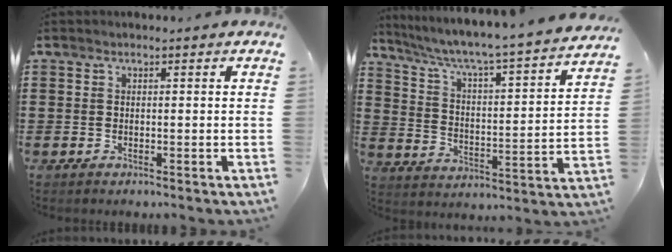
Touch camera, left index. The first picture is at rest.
{"total": 4.5, "force": [3.9, -0.4, 2.3], "torque": [-0.065, -0.046, 0.053]}